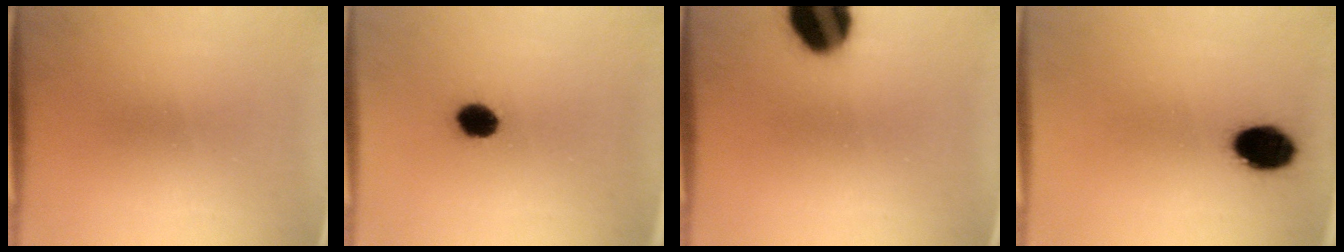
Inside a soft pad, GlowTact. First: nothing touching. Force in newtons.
{"total": 6.0}
{"total": 14.9}
{"total": 10.2}